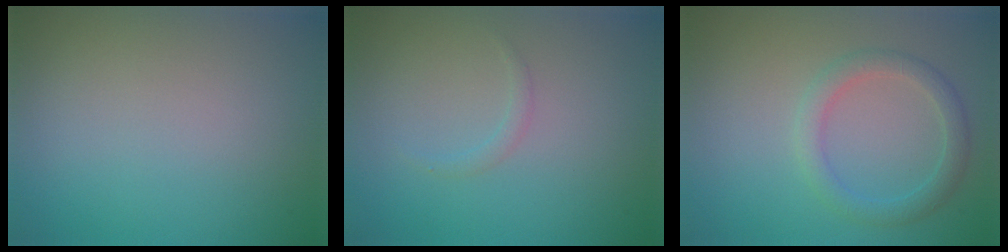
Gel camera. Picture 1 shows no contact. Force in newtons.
{"total": 0.7, "press": 0.7, "slide": 0.1}
{"total": 2.4, "press": 2.4, "slide": 0.1}